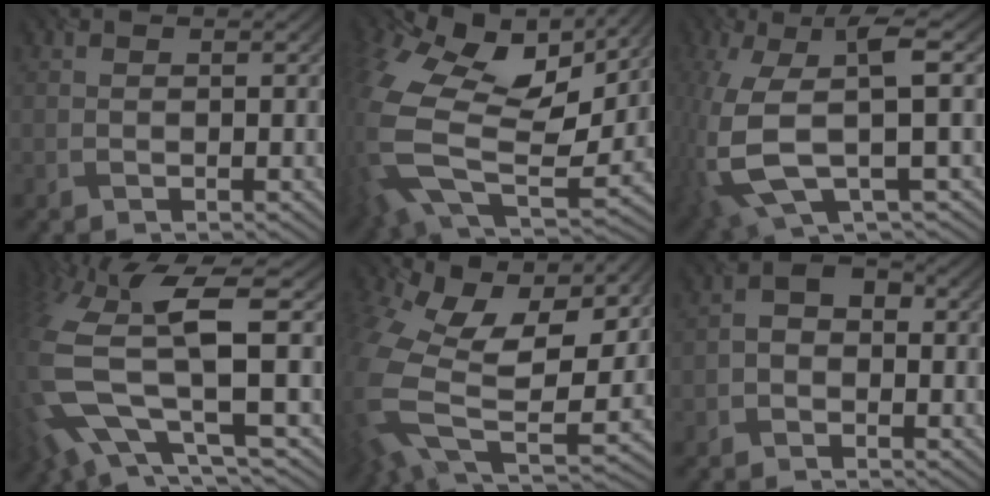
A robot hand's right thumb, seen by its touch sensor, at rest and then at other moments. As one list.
[{"total": 17.9, "force": [3.8, 11.8, 12.9], "torque": [-0.341, -0.024, 0.090]}, {"total": 12.2, "force": [-0.8, 4.1, 11.5], "torque": [-0.259, -0.014, -0.010]}, {"total": 16.3, "force": [0.4, 7.0, 14.7], "torque": [-0.366, -0.033, 0.047]}, {"total": 16.9, "force": [3.0, 11.1, 12.4], "torque": [-0.312, -0.049, 0.090]}, {"total": 2.8, "force": [-1.2, 1.9, 1.6], "torque": [-0.030, 0.011, -0.031]}]